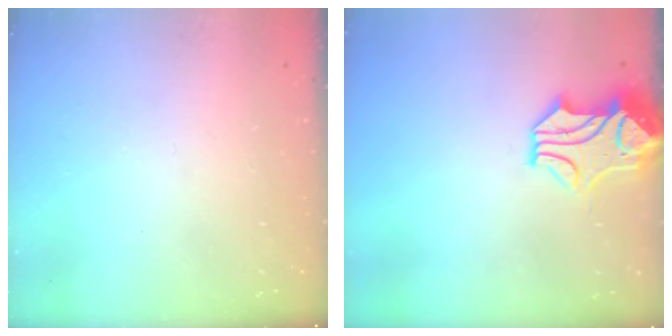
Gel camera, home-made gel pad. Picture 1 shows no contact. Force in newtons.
{"total": 1.0, "press": 0.3, "slide": 1.0}